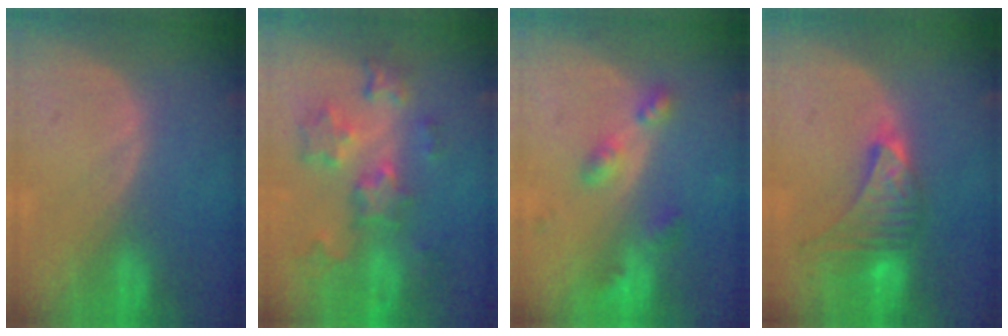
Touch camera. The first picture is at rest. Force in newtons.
{"total": 9.2, "press": 8.1, "slide": 4.4}
{"total": 5.3, "press": 4.8, "slide": 2.2}
{"total": 7.6, "press": 7.6, "slide": 1.0}